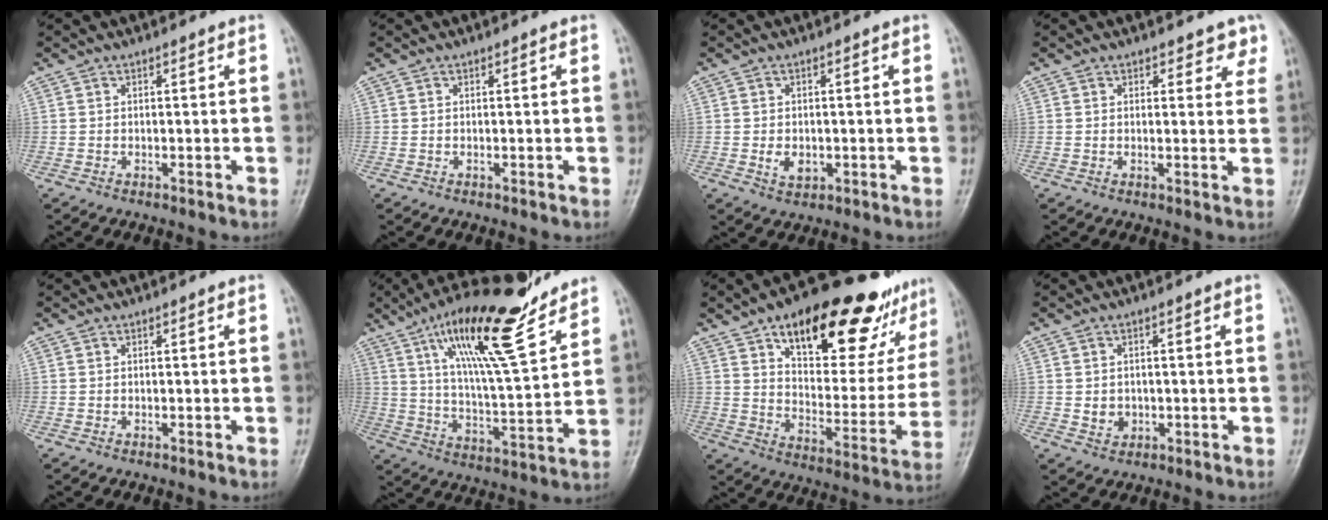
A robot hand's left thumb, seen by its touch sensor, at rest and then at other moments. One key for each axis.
{"total": 0.0}
{"total": 3.3, "fx": -0.6, "fy": 2.4, "fz": 2.2, "tx": -0.031, "ty": -0.001, "tz": -0.004}
{"total": 3.3, "fx": 2.4, "fy": 2.2, "fz": 0.9, "tx": 0.026, "ty": -0.011, "tz": 0.025}
{"total": 0.0}
{"total": 18.8, "fx": 12.5, "fy": 3.7, "fz": 13.6, "tx": -0.211, "ty": -0.064, "tz": 0.218}
{"total": 28.1, "fx": 17.1, "fy": 11.6, "fz": 19.1, "tx": -0.223, "ty": -0.042, "tz": 0.255}
{"total": 2.9, "fx": -0.2, "fy": 2.5, "fz": 1.3, "tx": -0.010, "ty": 0.000, "tz": 0.005}